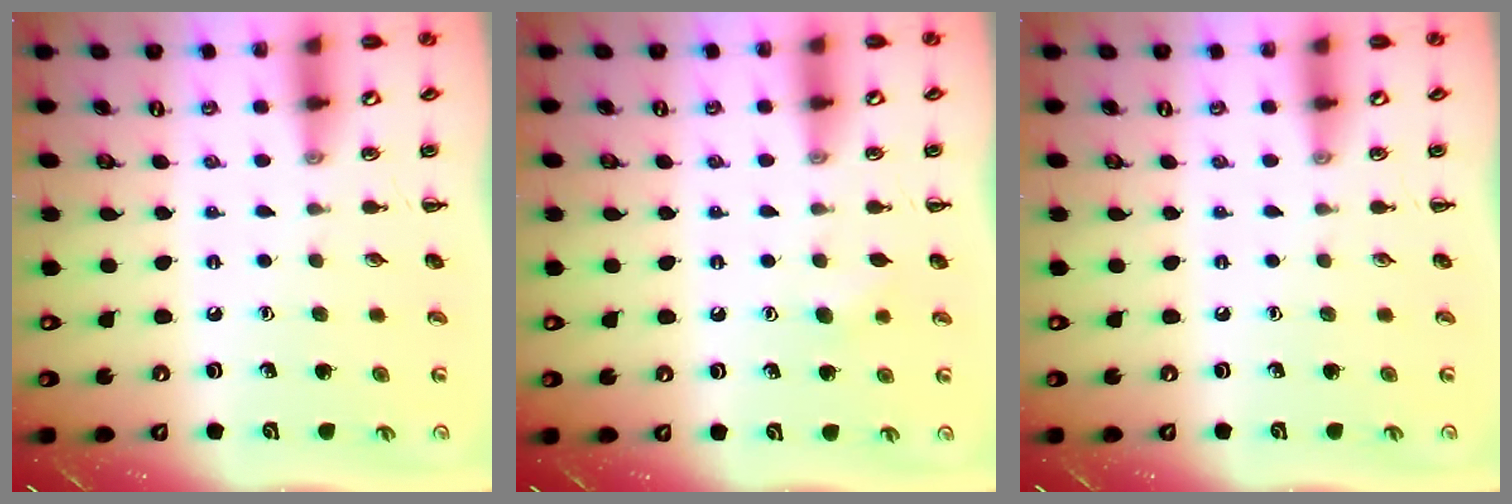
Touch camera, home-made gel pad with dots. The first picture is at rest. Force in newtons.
{"total": 5.4, "press": 5.2, "slide": 1.4}
{"total": 0.0}